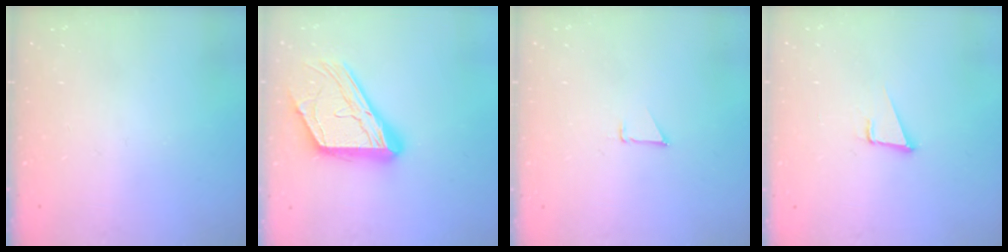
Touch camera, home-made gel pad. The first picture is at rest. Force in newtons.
{"total": 19.1, "press": 19.0, "slide": 1.7}
{"total": 0.9, "press": 0.9, "slide": 0.1}
{"total": 3.6, "press": 2.8, "slide": 2.3}